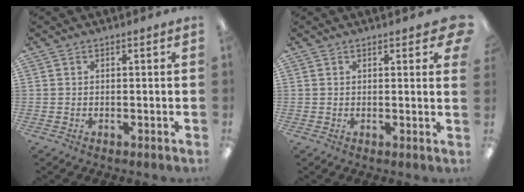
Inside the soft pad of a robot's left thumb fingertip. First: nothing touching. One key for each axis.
{"total": 2.9, "fx": 1.7, "fy": 0.8, "fz": 2.2, "tx": -0.023, "ty": -0.006, "tz": 0.025}